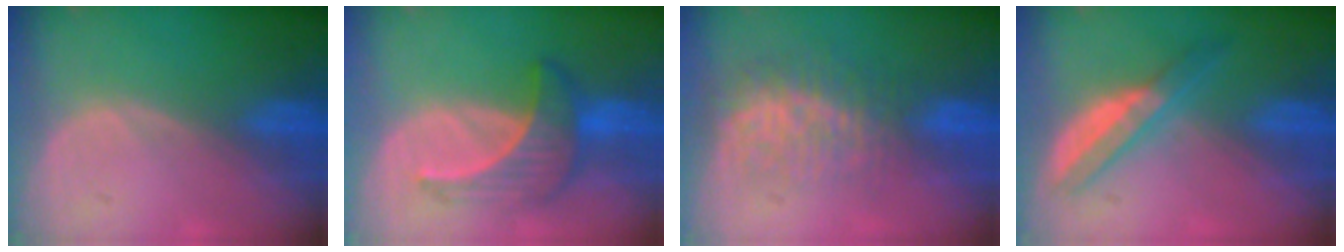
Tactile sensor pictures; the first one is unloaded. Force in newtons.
{"total": 6.8, "press": 6.4, "slide": 2.2}
{"total": 8.8, "press": 7.4, "slide": 4.7}
{"total": 4.8, "press": 4.7, "slide": 1.0}